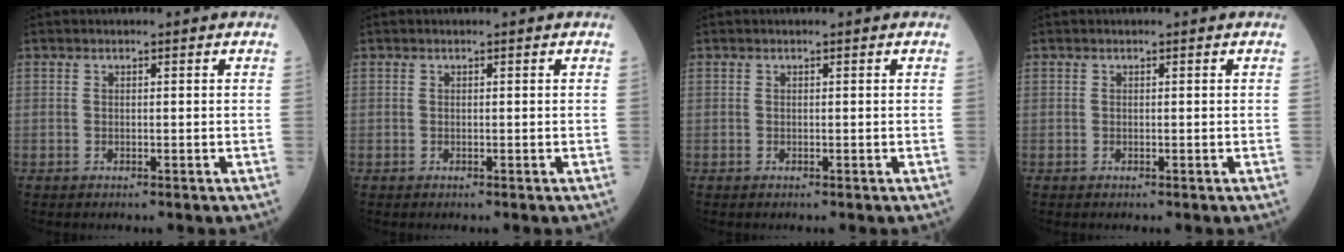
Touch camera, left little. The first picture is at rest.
{"total": 0.0}
{"total": 0.0}
{"total": 0.0}